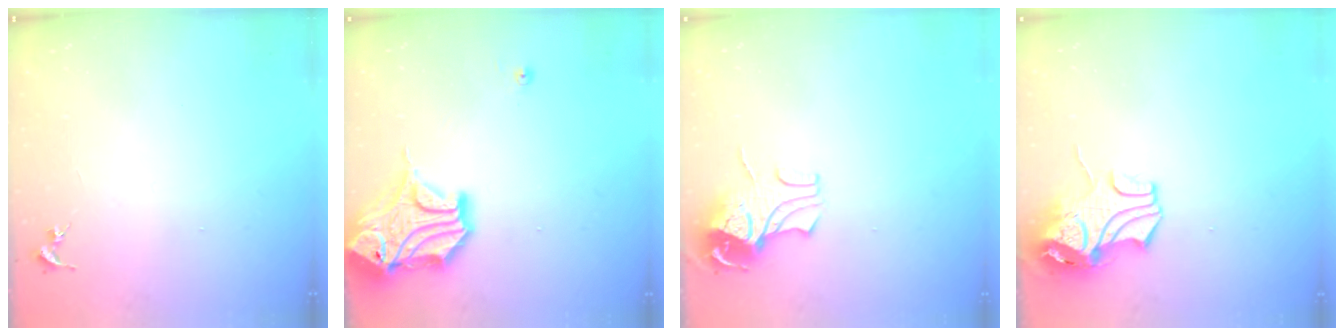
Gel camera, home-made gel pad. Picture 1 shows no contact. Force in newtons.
{"total": 18.1, "press": 17.9, "slide": 2.5}
{"total": 8.9, "press": 8.9, "slide": 0.9}
{"total": 10.5, "press": 10.3, "slide": 1.7}